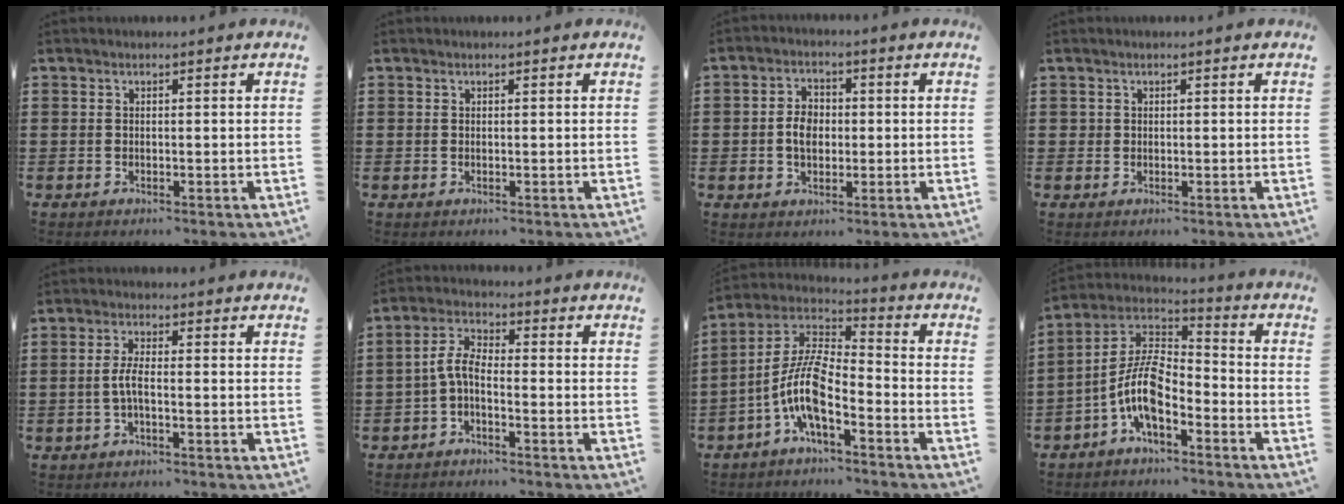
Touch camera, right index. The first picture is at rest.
{"total": 0.0}
{"total": 4.2, "force": [-0.4, 2.9, 3.0], "torque": [-0.068, 0.006, -0.012]}
{"total": 0.6, "force": [0.2, 0.6, 0.1], "torque": [-0.002, 0.005, 0.004]}
{"total": 3.2, "force": [-0.9, 0.6, 3.0], "torque": [-0.078, -0.006, -0.025]}
{"total": 4.1, "force": [-1.6, 1.7, 3.4], "torque": [-0.087, 0.004, -0.039]}
{"total": 9.3, "force": [-4.6, 2.7, 7.6], "torque": [-0.198, -0.032, -0.102]}
{"total": 9.2, "force": [-4.2, 3.6, 7.3], "torque": [-0.186, -0.021, -0.092]}